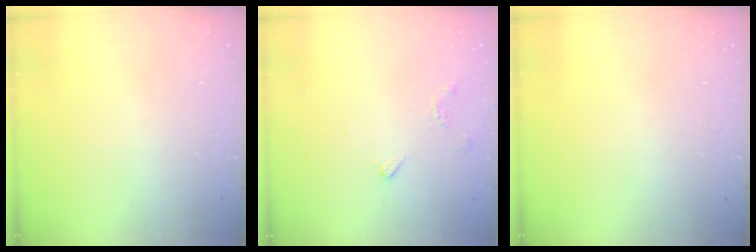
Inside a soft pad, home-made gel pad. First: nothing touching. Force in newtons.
{"total": 2.9, "press": 2.8, "slide": 0.7}
{"total": 0.0}